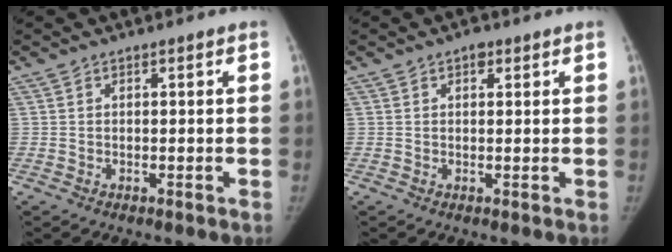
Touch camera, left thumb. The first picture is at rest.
{"total": 1.8, "force": [1.1, 1.0, 1.0], "torque": [-0.007, -0.002, 0.012]}